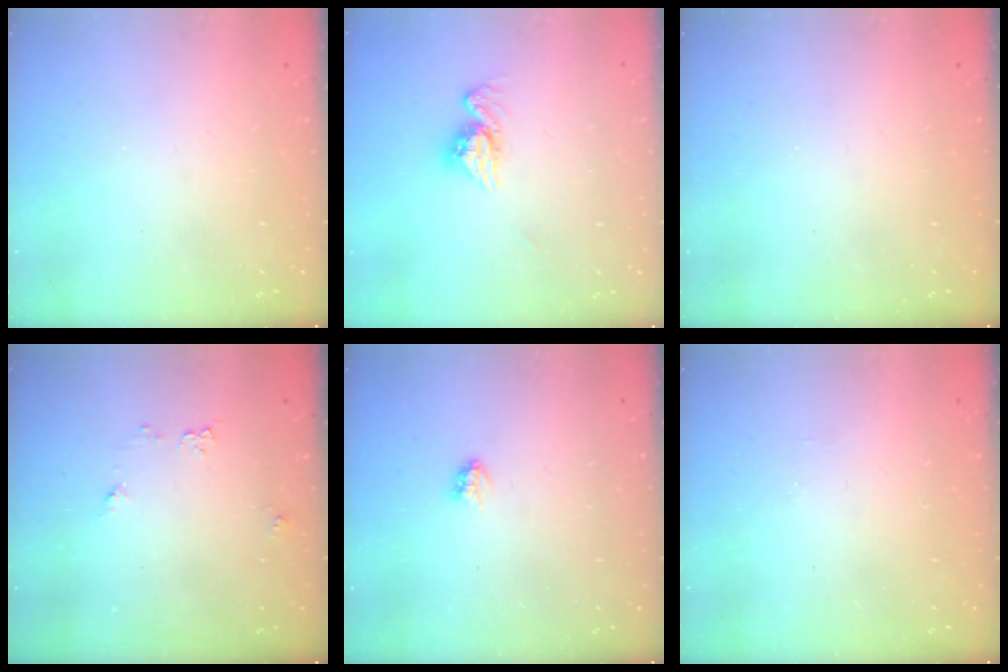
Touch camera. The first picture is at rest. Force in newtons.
{"total": 9.7, "press": 9.7, "slide": 0.8}
{"total": 0.0}
{"total": 4.8, "press": 4.7, "slide": 0.6}
{"total": 3.0, "press": 3.0, "slide": 0.3}
{"total": 1.2, "press": 1.2, "slide": 0.3}